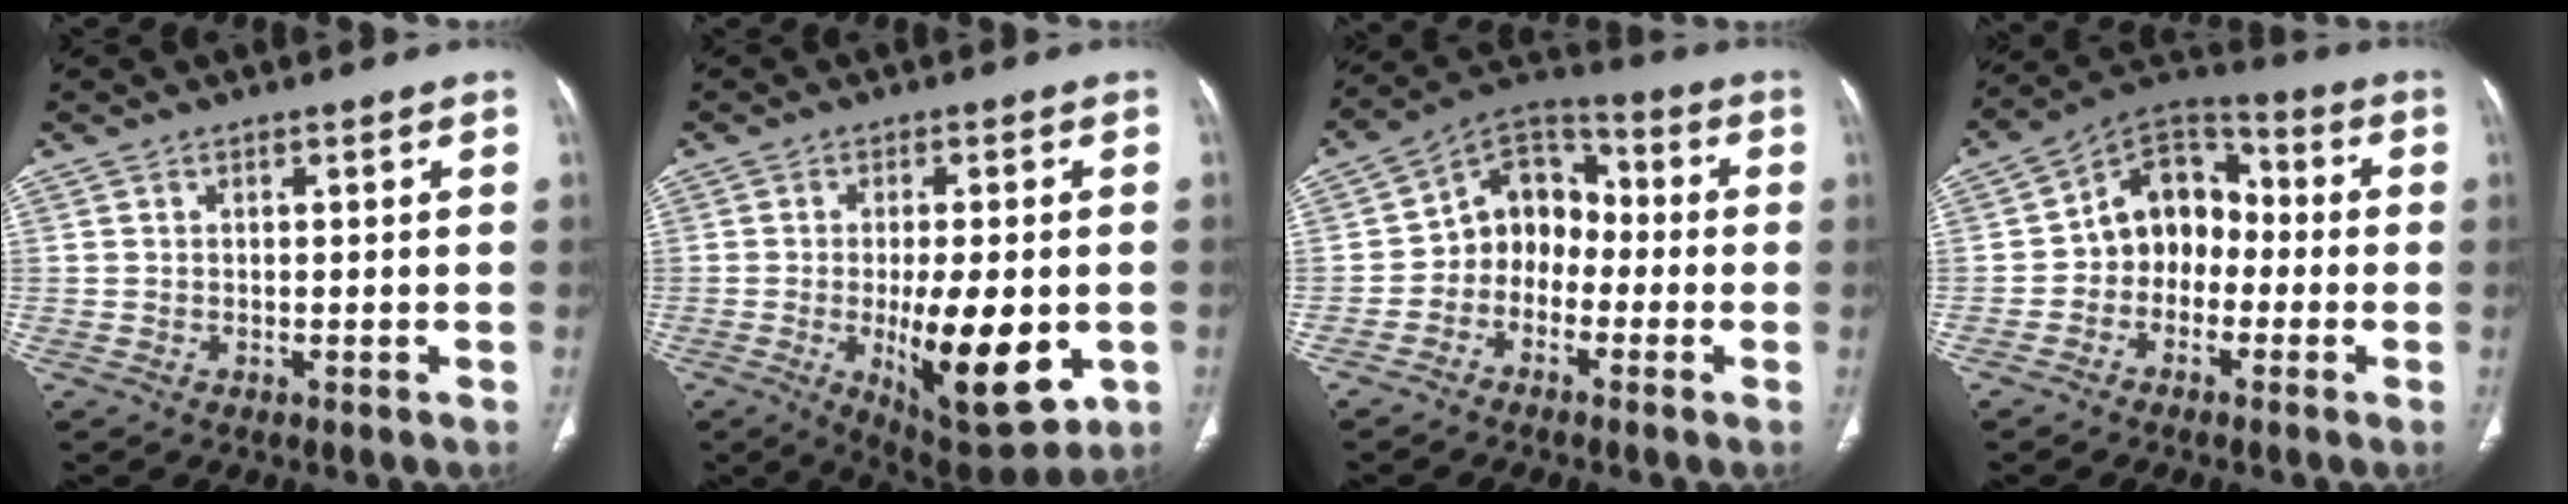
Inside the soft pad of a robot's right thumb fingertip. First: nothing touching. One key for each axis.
{"total": 16.4, "fx": -3.5, "fy": 6.1, "fz": 14.8, "tx": -0.206, "ty": -0.018, "tz": -0.037}
{"total": 9.8, "fx": -2.2, "fy": 8.1, "fz": 5.1, "tx": -0.045, "ty": 0.050, "tz": -0.060}
{"total": 10.9, "fx": -1.7, "fy": 8.7, "fz": 6.2, "tx": -0.063, "ty": 0.044, "tz": -0.048}